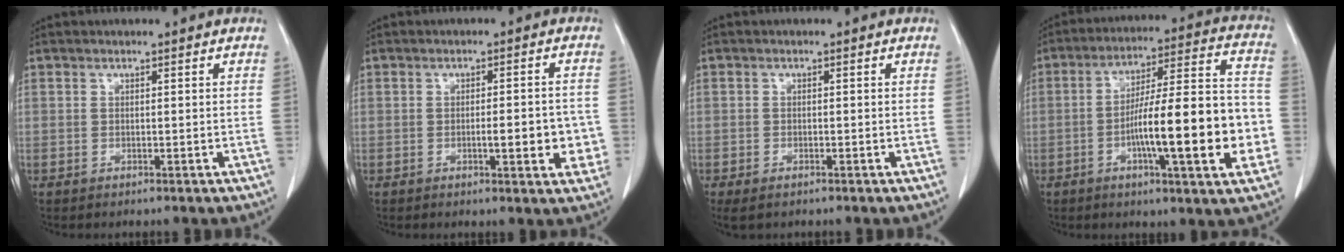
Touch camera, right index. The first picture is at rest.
{"total": 6.9, "force": [-1.5, 2.0, 6.4], "torque": [-0.081, 0.005, -0.017]}
{"total": 3.8, "force": [-2.3, 1.8, 2.4], "torque": [-0.050, -0.009, -0.035]}
{"total": 19.7, "force": [-4.5, 2.8, 19.0], "torque": [-0.268, 0.022, -0.065]}